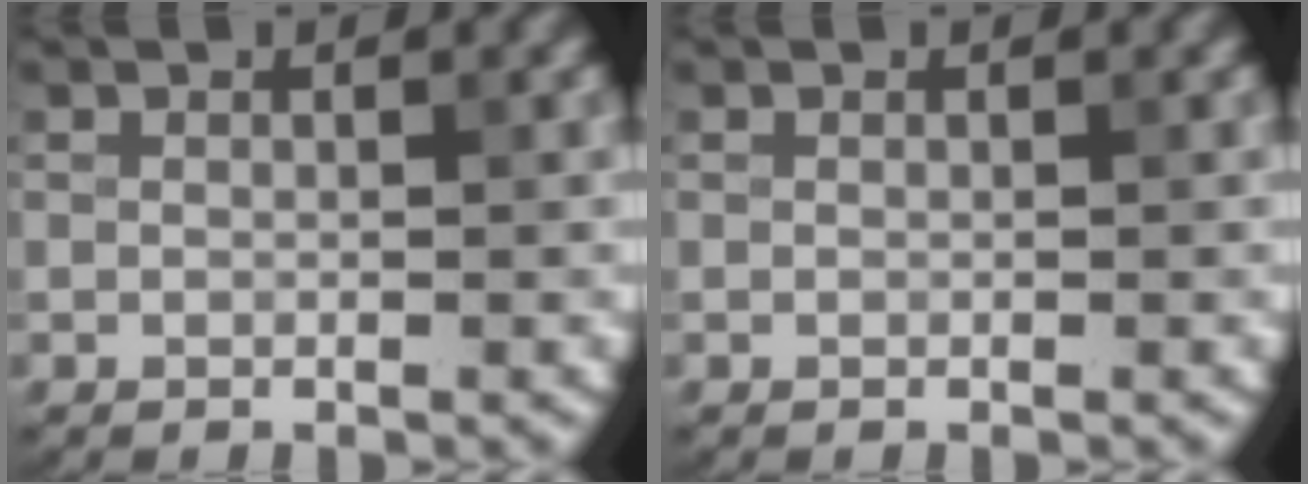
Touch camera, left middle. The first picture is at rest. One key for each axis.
{"total": 0.0}